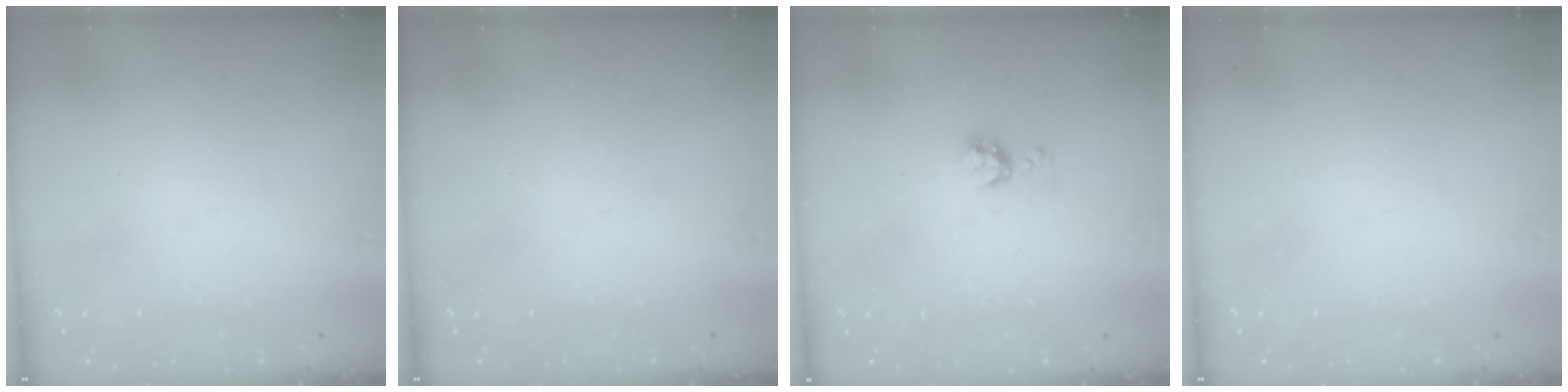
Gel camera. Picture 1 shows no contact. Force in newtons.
{"total": 0.0}
{"total": 4.7, "press": 4.7, "slide": 0.6}
{"total": 0.0}